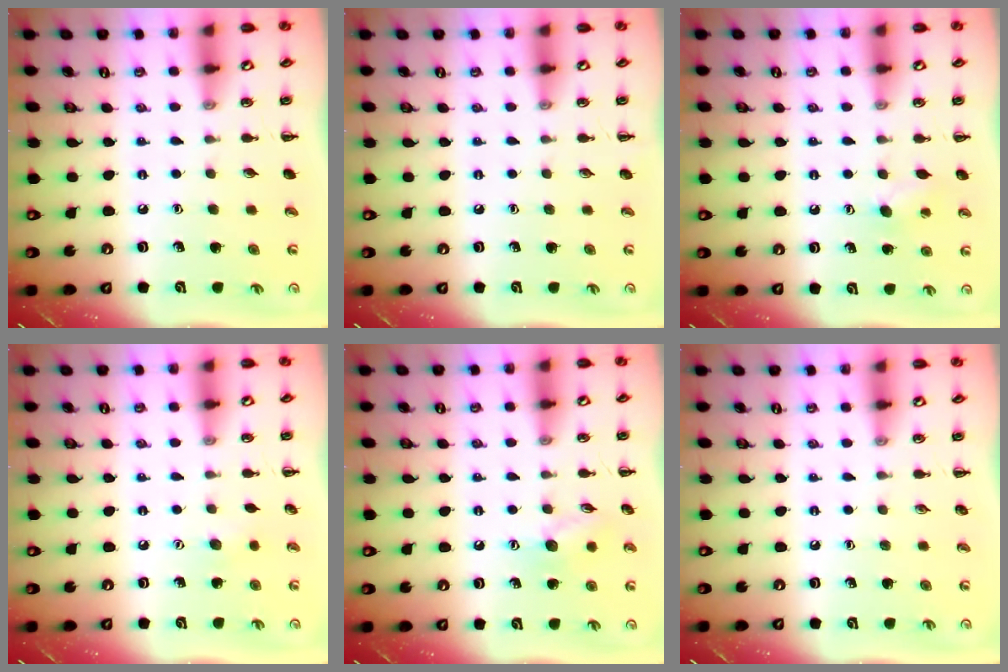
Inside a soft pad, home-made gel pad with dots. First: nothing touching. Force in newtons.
{"total": 0.0}
{"total": 6.5, "press": 6.3, "slide": 1.5}
{"total": 2.8, "press": 2.8, "slide": 0.7}
{"total": 8.2, "press": 8.1, "slide": 1.3}
{"total": 0.0}